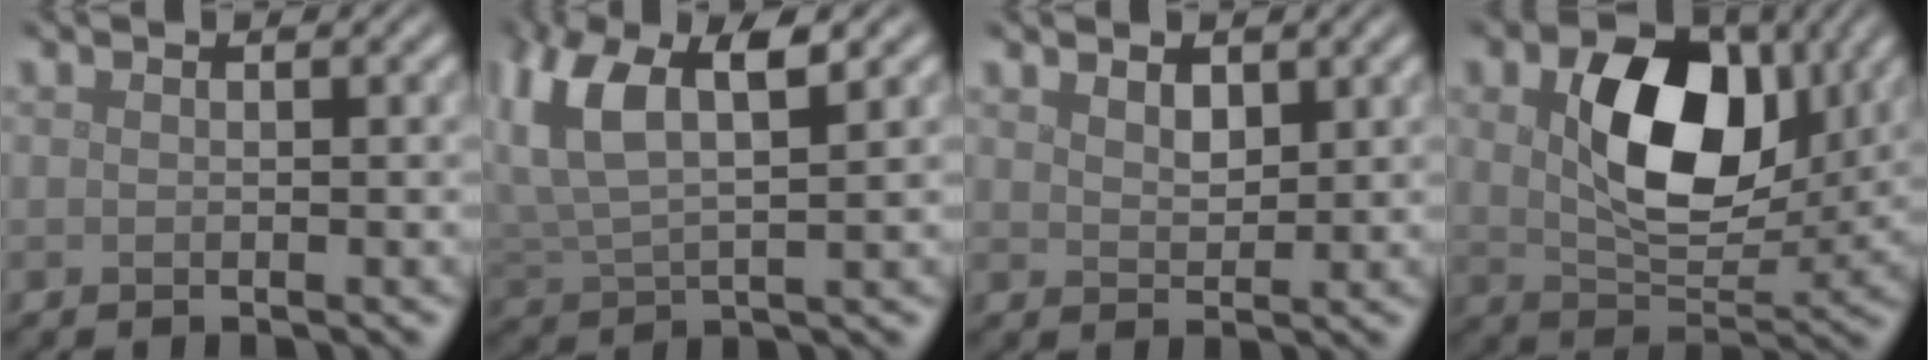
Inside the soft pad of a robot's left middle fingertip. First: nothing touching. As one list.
[{"total": 7.5, "force": [3.5, 3.1, 5.8], "torque": [-0.132, 0.011, 0.062]}, {"total": 1.6, "force": [1.2, 0.9, 0.7], "torque": [-0.018, -0.004, 0.026]}, {"total": 10.0, "force": [2.6, 6.3, 7.4], "torque": [-0.134, -0.004, 0.049]}]